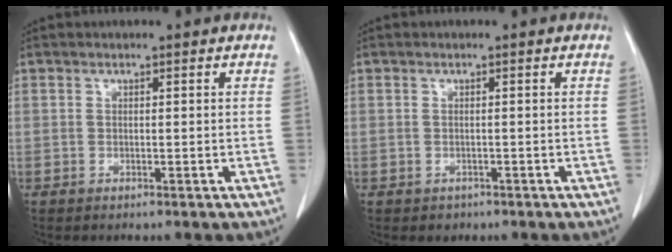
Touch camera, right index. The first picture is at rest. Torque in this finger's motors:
{"motor_torque": [-1.13, 0.12, -0.32, -0.12]}